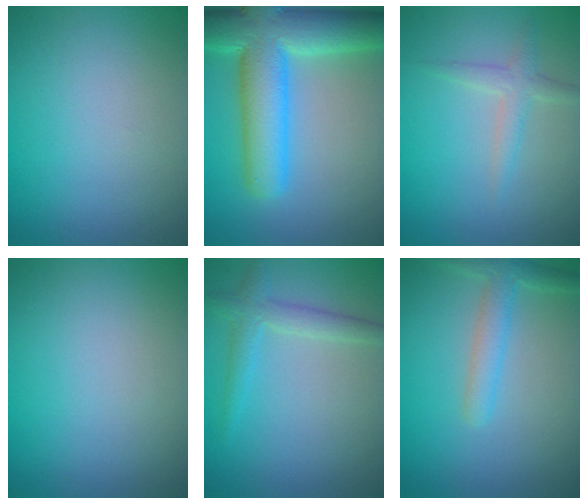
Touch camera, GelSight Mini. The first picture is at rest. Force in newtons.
{"total": 10.4, "press": 10.4, "slide": 0.4}
{"total": 1.9, "press": 1.9, "slide": 0.0}
{"total": 0.0}
{"total": 2.3, "press": 2.3, "slide": 0.0}
{"total": 2.6, "press": 2.6, "slide": 0.2}